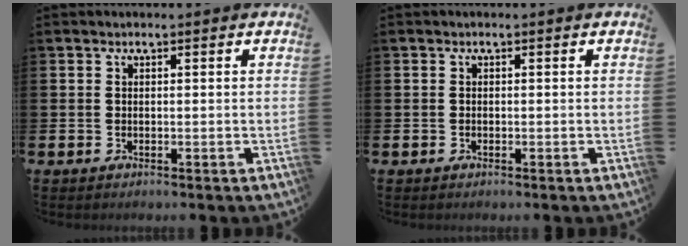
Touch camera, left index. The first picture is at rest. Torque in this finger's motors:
{"motor_torque": [-0.09, 0.26, -0.06, -0.01]}